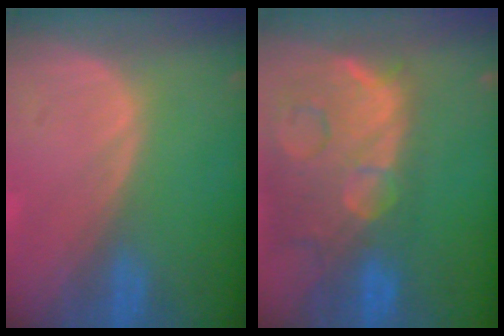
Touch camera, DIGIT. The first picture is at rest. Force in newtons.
{"total": 14.8, "press": 12.0, "slide": 8.7}